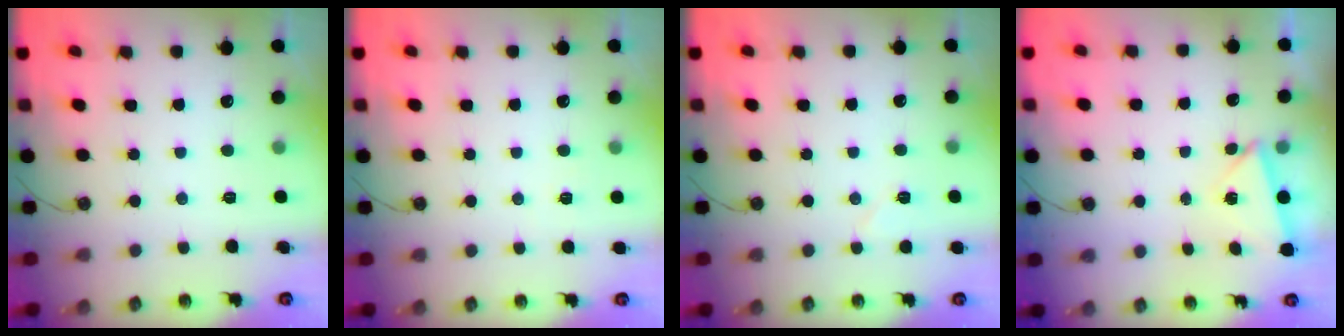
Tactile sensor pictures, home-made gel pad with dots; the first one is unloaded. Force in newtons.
{"total": 3.2, "press": 3.1, "slide": 0.7}
{"total": 5.1, "press": 4.8, "slide": 1.6}
{"total": 2.5, "press": 1.9, "slide": 1.6}